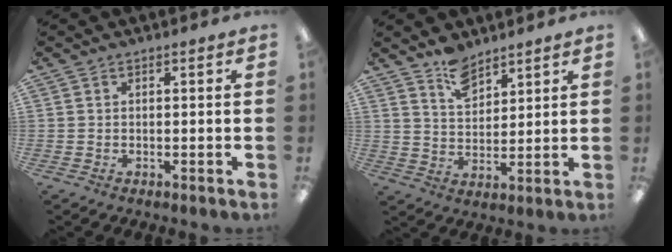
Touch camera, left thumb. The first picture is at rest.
{"total": 7.8, "force": [6.2, 3.8, 2.7], "torque": [-0.041, -0.035, 0.113]}